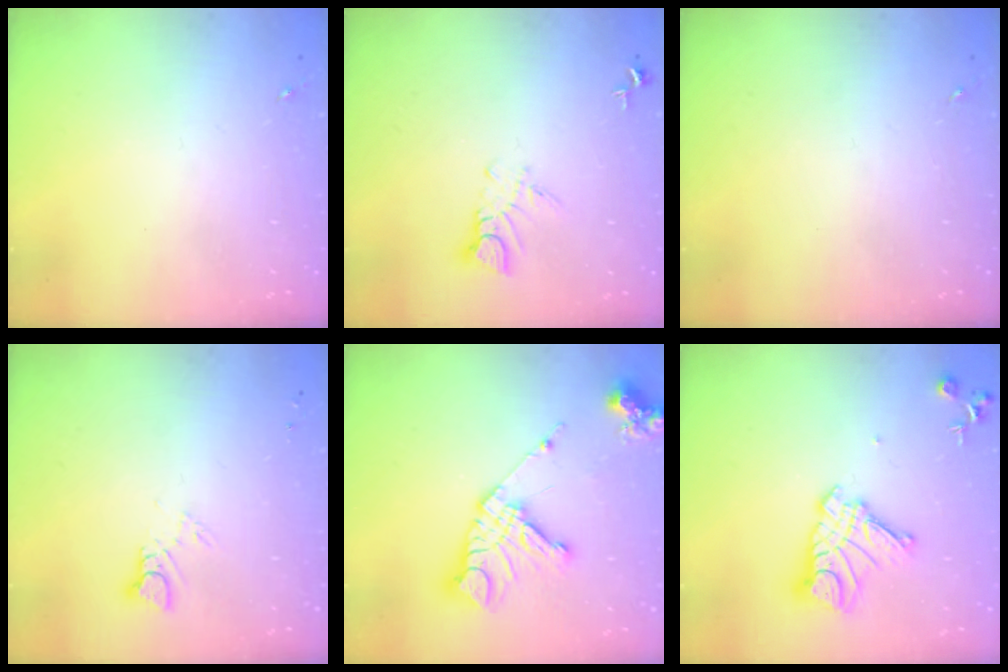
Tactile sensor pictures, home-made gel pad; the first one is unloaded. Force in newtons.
{"total": 5.0, "press": 5.0, "slide": 0.3}
{"total": 0.0}
{"total": 3.6, "press": 3.6, "slide": 0.2}
{"total": 16.4, "press": 16.3, "slide": 1.9}
{"total": 13.7, "press": 13.6, "slide": 1.2}